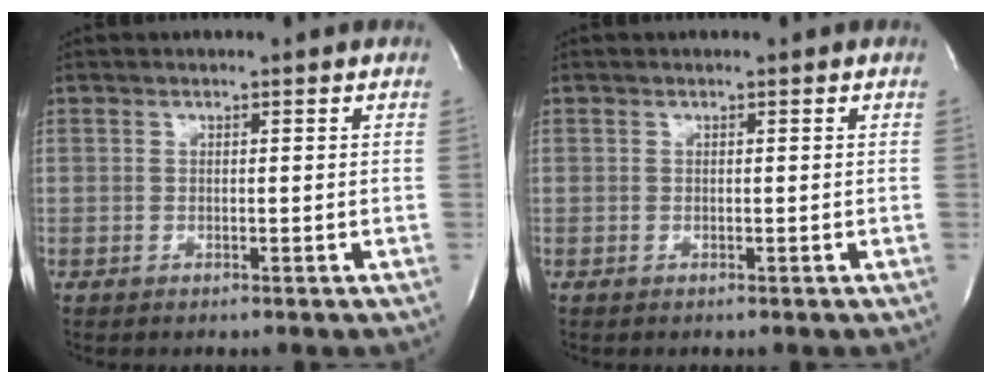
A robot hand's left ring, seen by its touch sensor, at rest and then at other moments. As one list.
[{"total": 0.0}]